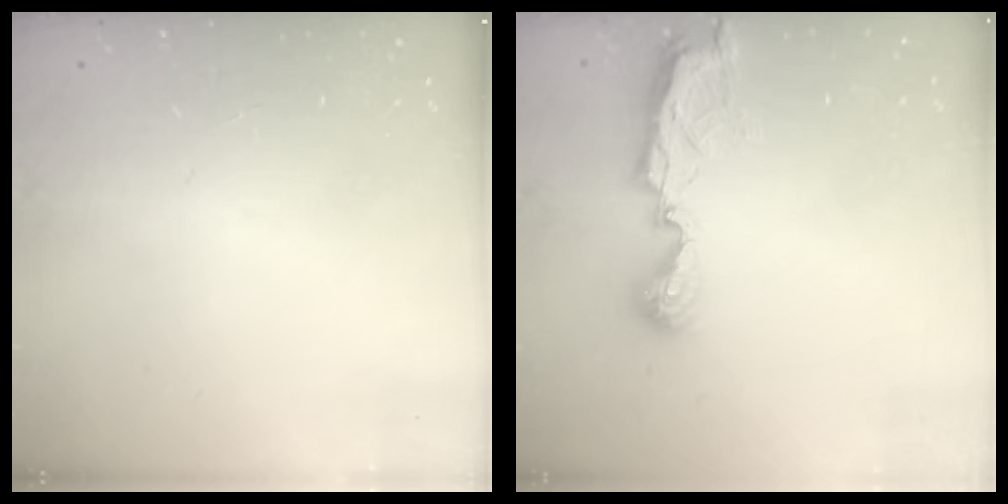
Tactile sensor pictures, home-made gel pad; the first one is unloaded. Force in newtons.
{"total": 7.7, "press": 7.6, "slide": 0.7}